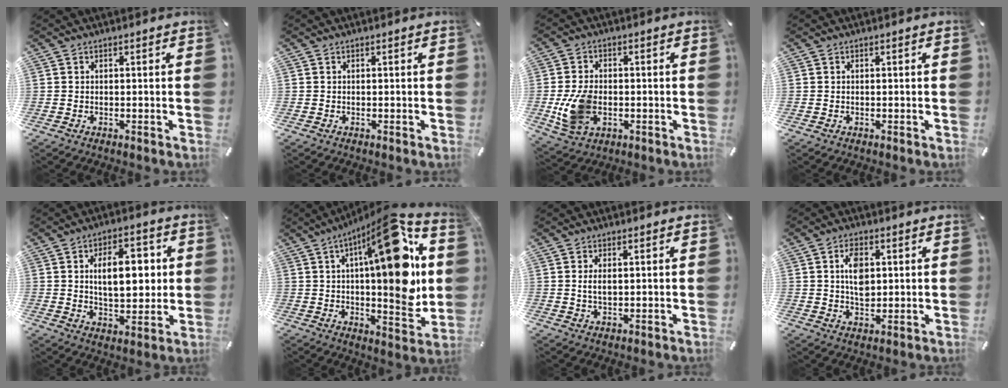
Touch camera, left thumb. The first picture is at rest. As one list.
[{"total": 0.0}, {"total": 9.5, "force": [-1.9, 6.6, 6.5], "torque": [-0.151, 0.003, -0.031]}, {"total": 0.0}, {"total": 12.9, "force": [2.5, 7.1, 10.5], "torque": [-0.146, 0.000, 0.037]}, {"total": 25.1, "force": [6.3, 7.7, 23.0], "torque": [-0.352, -0.050, 0.087]}, {"total": 3.0, "force": [0.5, 1.3, 2.6], "torque": [-0.054, 0.004, 0.008]}, {"total": 6.7, "force": [1.4, 4.2, 5.0], "torque": [-0.089, -0.002, 0.017]}]